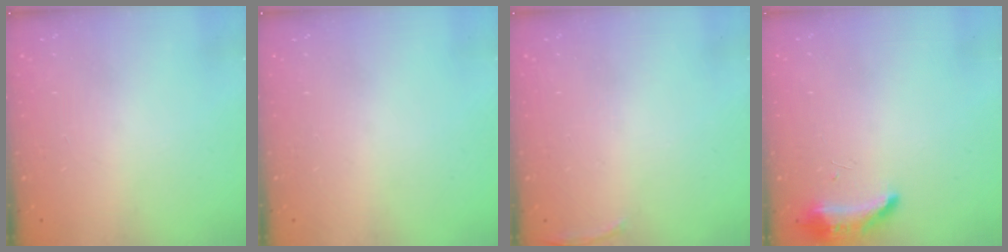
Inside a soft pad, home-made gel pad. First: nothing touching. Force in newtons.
{"total": 0.0}
{"total": 4.0, "press": 3.7, "slide": 1.6}
{"total": 8.5, "press": 8.4, "slide": 1.6}